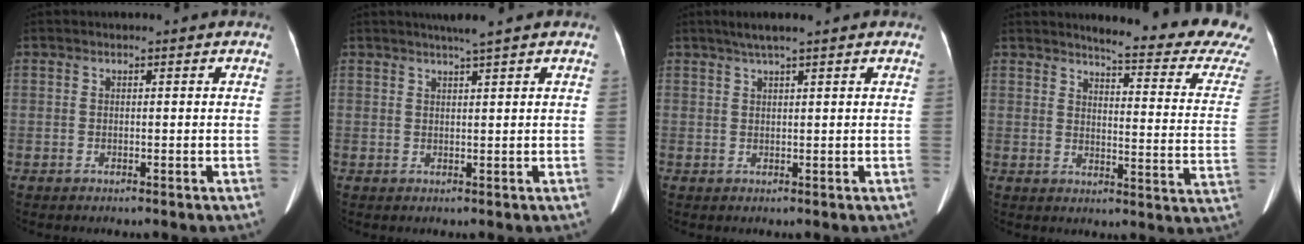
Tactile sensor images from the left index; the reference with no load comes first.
{"total": 2.8, "force": [2.2, -0.8, 1.6], "torque": [-0.024, 0.003, 0.039]}
{"total": 3.7, "force": [2.8, -0.2, 2.4], "torque": [-0.045, 0.018, 0.050]}
{"total": 19.3, "force": [18.2, 0.2, 6.2], "torque": [-0.077, -0.118, 0.196]}